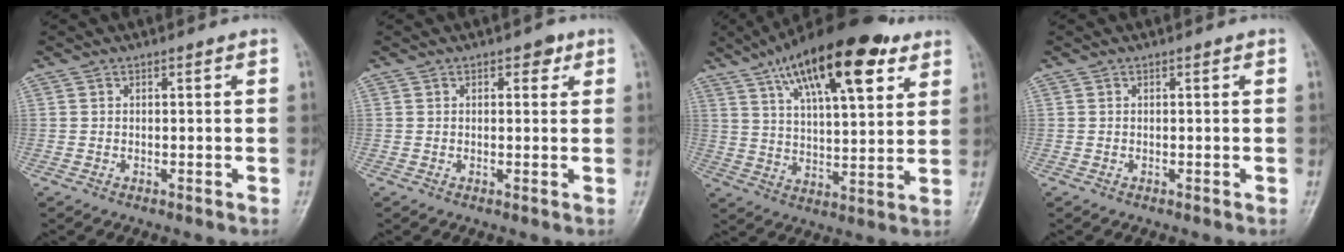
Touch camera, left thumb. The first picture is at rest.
{"total": 2.4, "force": [1.1, 1.5, 1.5], "torque": [-0.005, 0.000, 0.011]}
{"total": 21.9, "force": [11.9, 7.9, 16.6], "torque": [-0.246, -0.023, 0.193]}
{"total": 0.0}